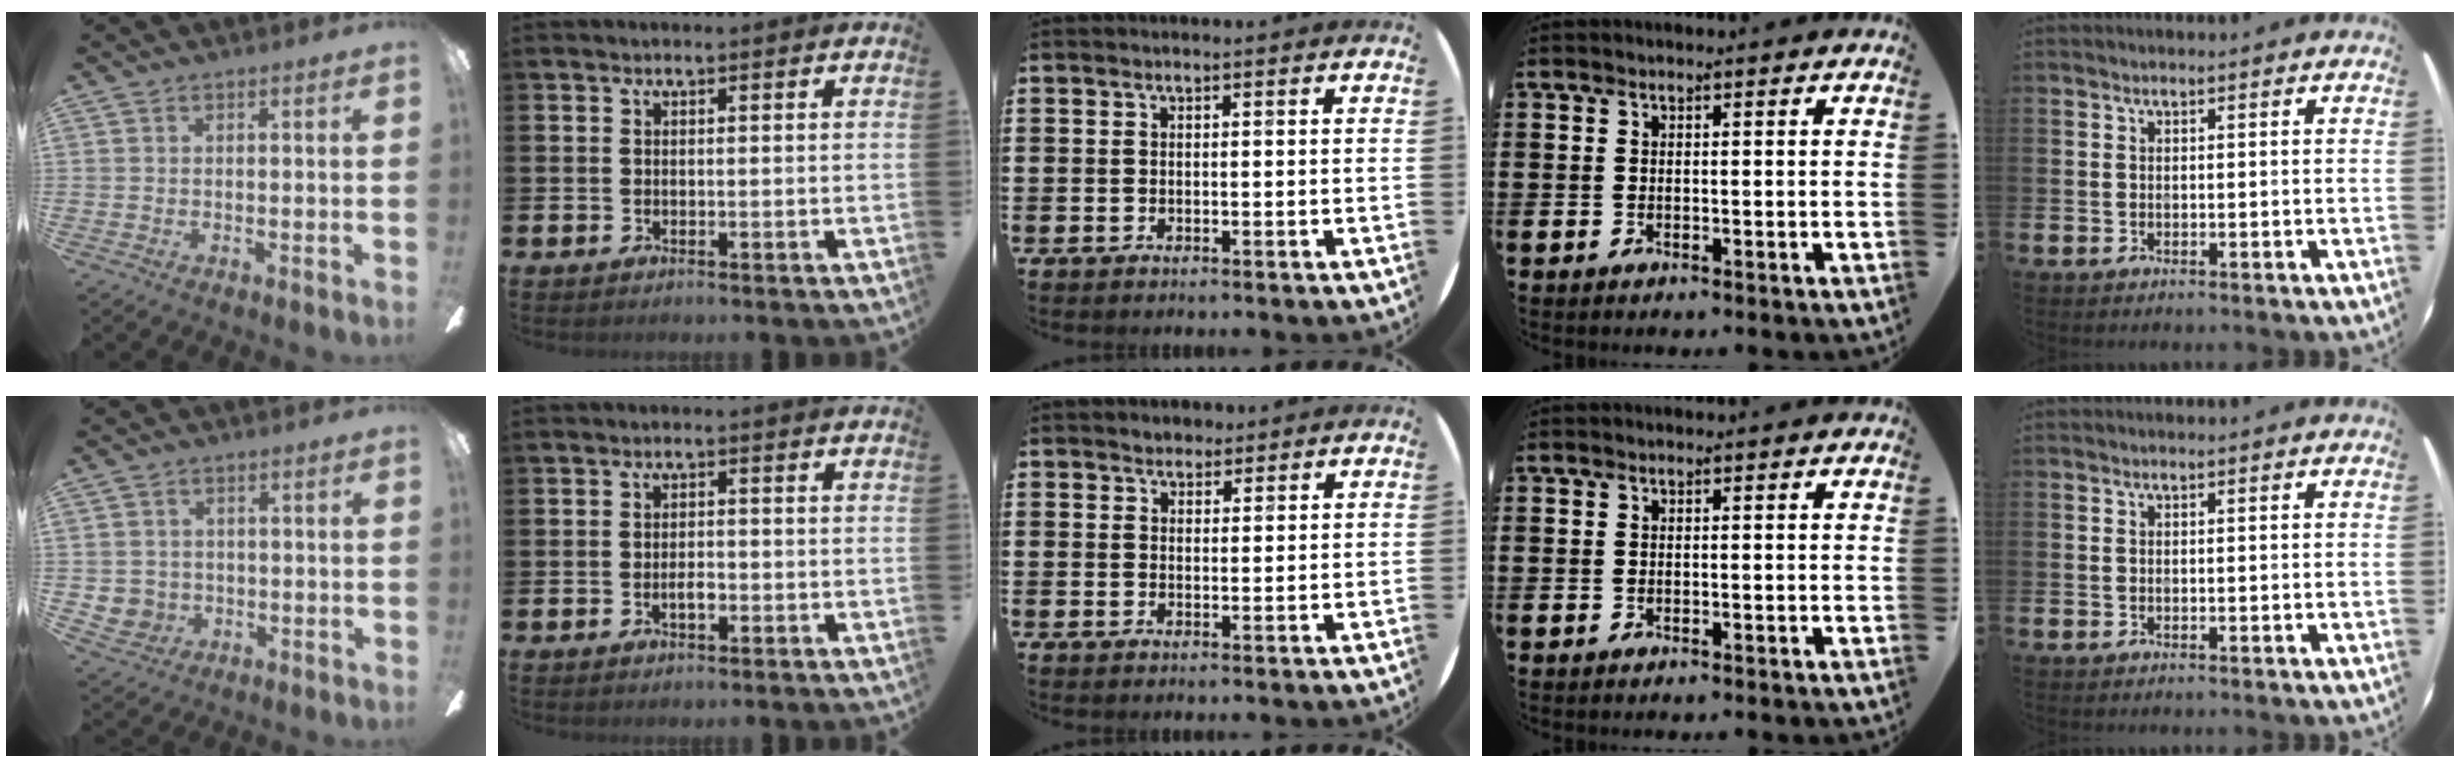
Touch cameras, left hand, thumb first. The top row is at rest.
{"thumb": {"total": 3.8, "force": [0.1, 3.8, 0.2], "torque": [-0.014, 0.008, 0.005]}, "index": {"total": 1.8, "force": [-0.6, 0.9, 1.5], "torque": [-0.019, 0.000, -0.015]}, "middle": {"total": 1.9, "force": [1.7, 0.7, -0.1], "torque": [0.008, 0.001, 0.032]}}